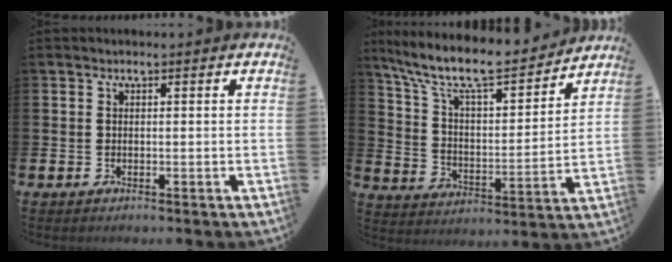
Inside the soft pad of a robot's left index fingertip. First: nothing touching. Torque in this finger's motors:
{"motor_torque": [1.04, -1.10, 0.63, 0.21]}